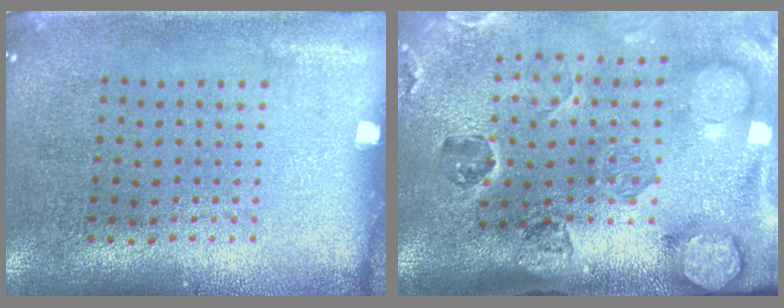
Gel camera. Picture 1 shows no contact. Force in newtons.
{"total": 3.1, "press": 2.8, "slide": 1.3}